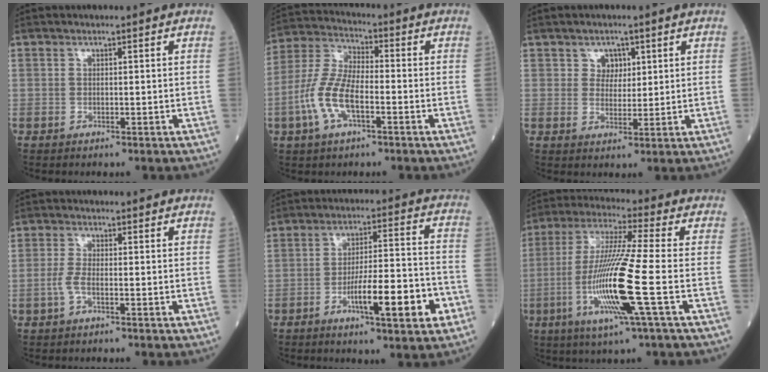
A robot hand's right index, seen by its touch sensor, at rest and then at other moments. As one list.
[{"total": 9.8, "force": [-3.1, 3.8, 8.5], "torque": [-0.197, 0.008, -0.063]}, {"total": 3.0, "force": [1.5, 2.4, 1.0], "torque": [-0.010, 0.002, 0.024]}, {"total": 2.4, "force": [-0.8, 0.7, 2.2], "torque": [-0.054, -0.001, -0.019]}, {"total": 12.1, "force": [-5.0, 1.5, 11.0], "torque": [-0.178, 0.006, -0.072]}, {"total": 15.1, "force": [-3.8, -1.0, 14.5], "torque": [-0.301, -0.017, -0.080]}]